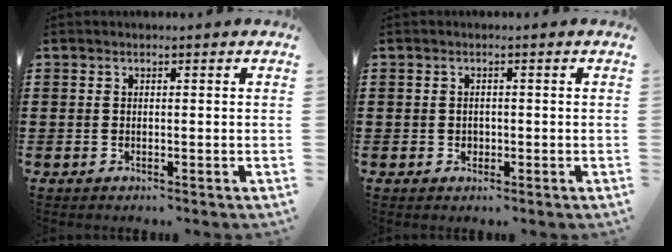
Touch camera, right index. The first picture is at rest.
{"total": 0.9, "force": [-0.1, 0.9, 0.3], "torque": [-0.008, 0.004, -0.003]}